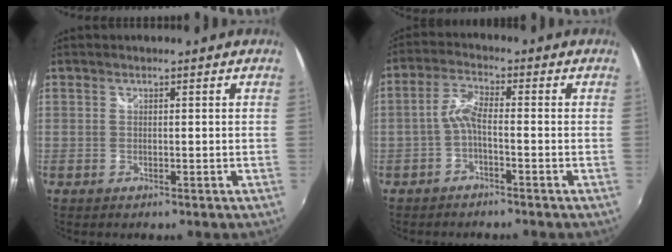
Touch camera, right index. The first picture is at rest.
{"total": 3.6, "force": [-1.6, 0.7, 3.2], "torque": [-0.078, 0.010, -0.033]}